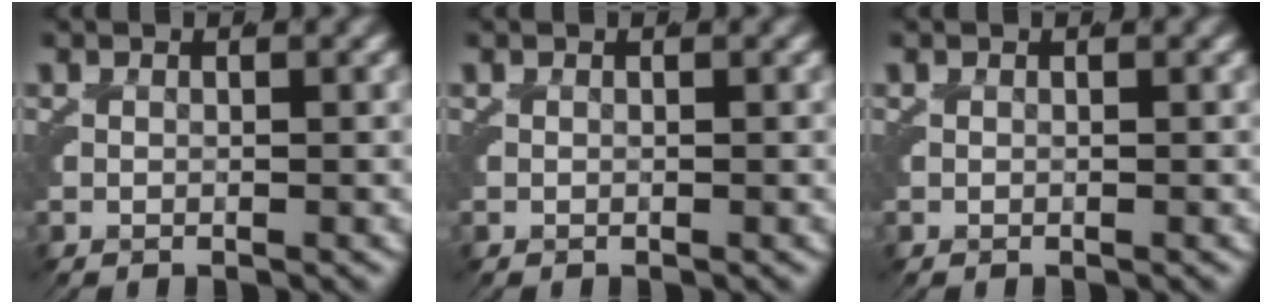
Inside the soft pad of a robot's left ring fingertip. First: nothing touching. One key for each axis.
{"total": 0.0}
{"total": 0.0}